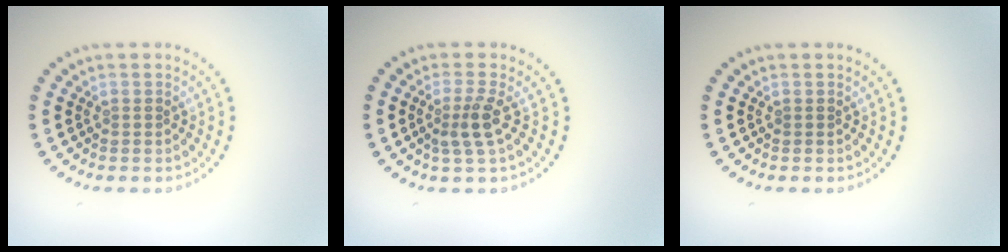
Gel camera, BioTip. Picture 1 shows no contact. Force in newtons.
{"total": 2.5, "press": 1.9, "slide": 1.5}
{"total": 0.0}